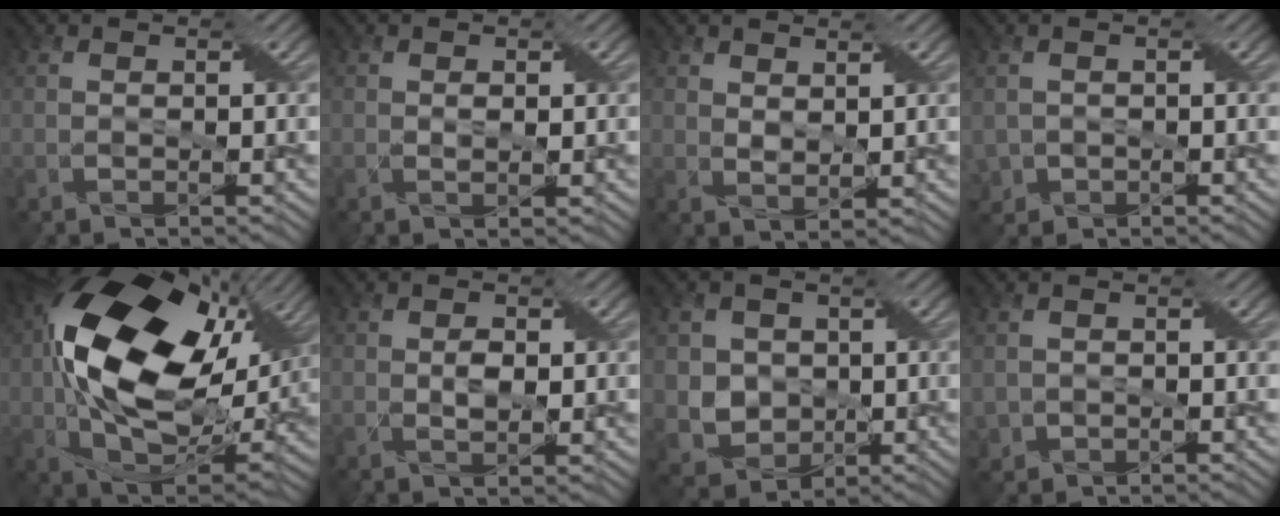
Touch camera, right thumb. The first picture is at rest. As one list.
[{"total": 1.3, "force": [0.4, 0.8, 1.0], "torque": [-0.017, -0.004, 0.006]}, {"total": 2.2, "force": [1.8, 1.0, 0.9], "torque": [-0.022, -0.005, 0.037]}, {"total": 2.4, "force": [-0.7, 2.2, 0.8], "torque": [-0.028, -0.011, -0.016]}, {"total": 22.1, "force": [4.9, 13.4, 16.9], "torque": [-0.356, 0.012, 0.081]}, {"total": 2.0, "force": [0.3, 1.1, 1.6], "torque": [-0.031, -0.003, 0.006]}, {"total": 5.4, "force": [0.4, 5.1, 1.8], "torque": [-0.057, -0.012, 0.001]}, {"total": 1.7, "force": [-0.4, 1.6, 0.2], "torque": [-0.014, -0.011, -0.010]}]